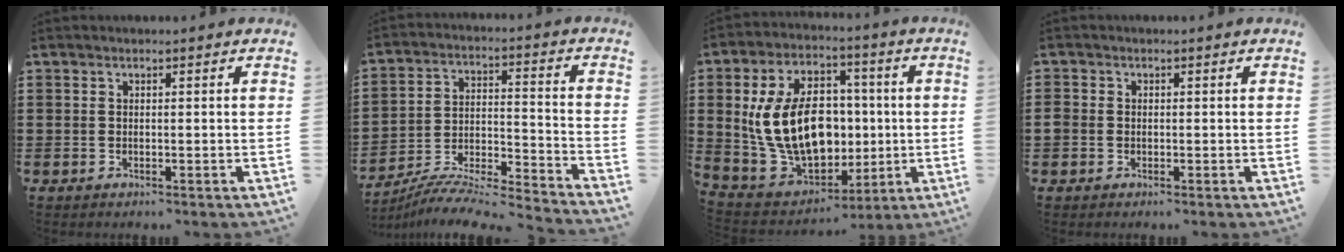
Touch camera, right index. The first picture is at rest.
{"total": 6.6, "force": [-6.3, 0.0, 2.0], "torque": [-0.047, -0.014, -0.130]}
{"total": 16.2, "force": [0.7, 10.6, 12.2], "torque": [-0.262, -0.001, 0.014]}
{"total": 1.2, "force": [-0.4, 1.0, 0.3], "torque": [-0.007, 0.004, -0.010]}